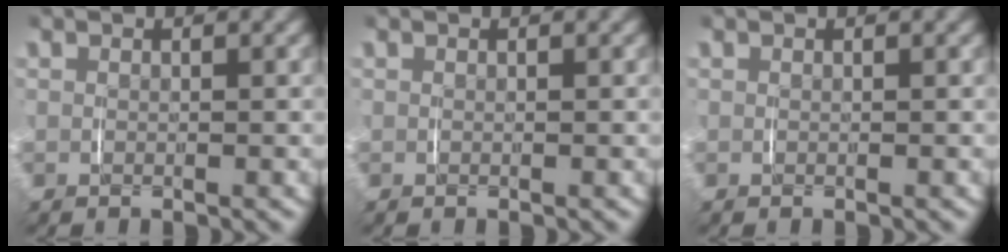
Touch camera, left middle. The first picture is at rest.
{"total": 0.0}
{"total": 0.0}